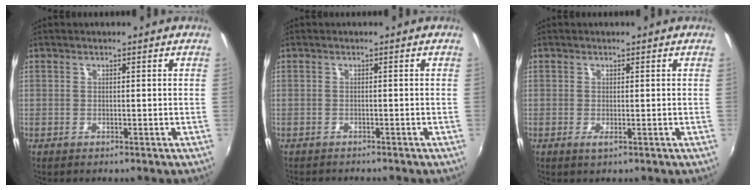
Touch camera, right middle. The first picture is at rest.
{"total": 2.1, "force": [-2.0, 0.3, 0.5], "torque": [-0.017, -0.012, -0.031]}
{"total": 1.0, "force": [0.0, -0.1, 1.0], "torque": [-0.017, -0.002, -0.001]}